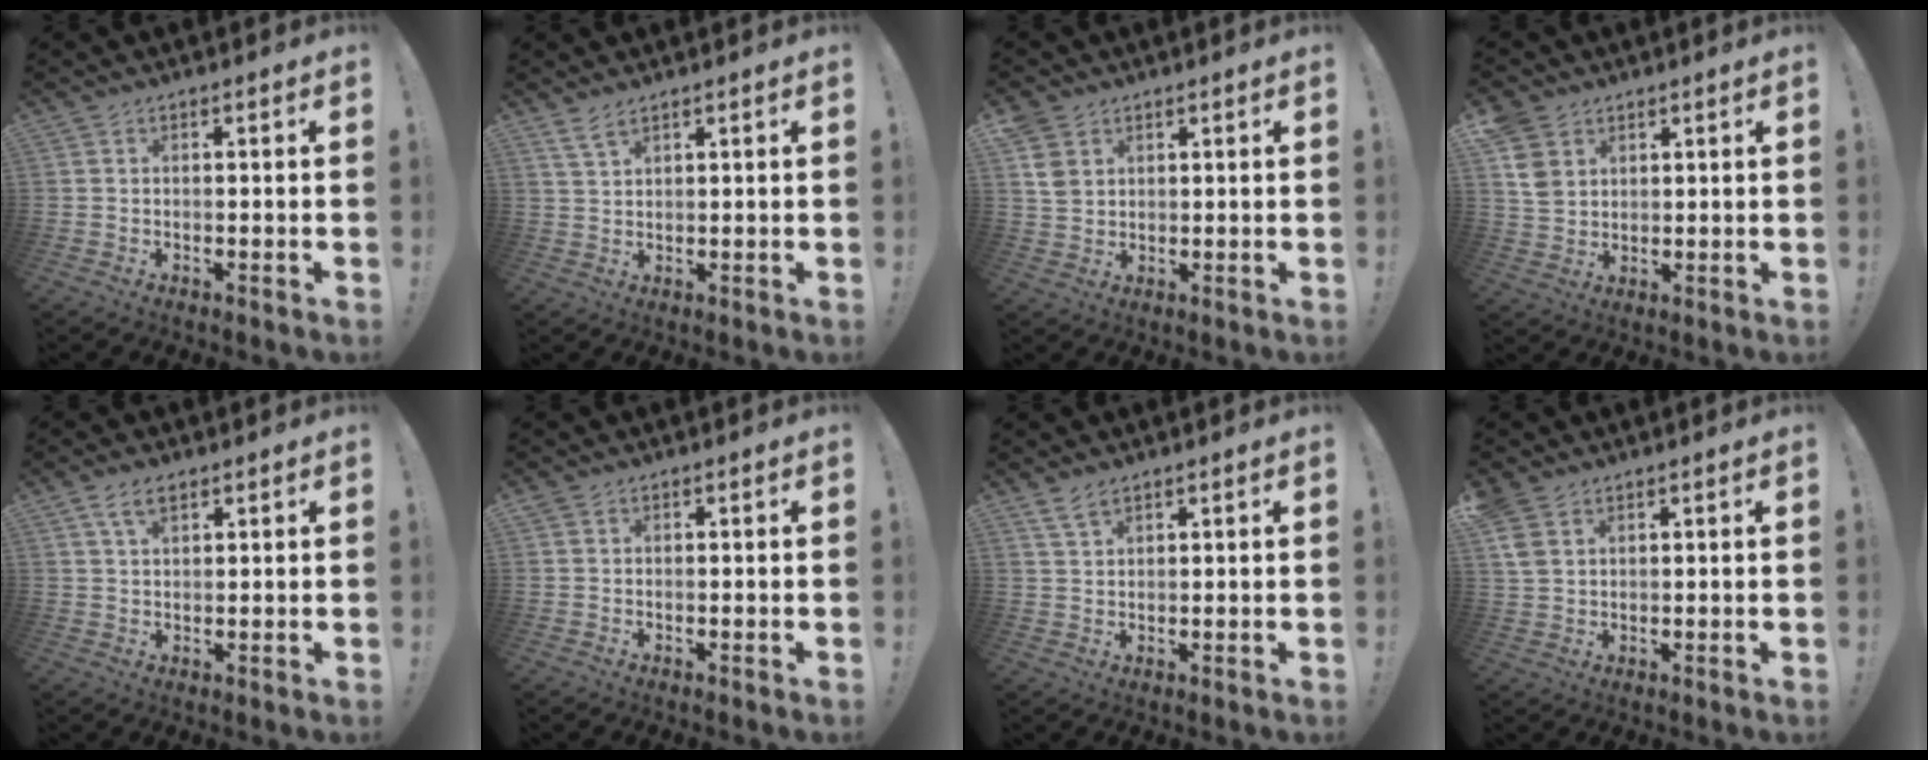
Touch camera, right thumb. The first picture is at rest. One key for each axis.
{"total": 4.0, "fx": 3.1, "fy": 1.3, "fz": 2.2, "tx": -0.040, "ty": -0.014, "tz": 0.059}
{"total": 5.0, "fx": 2.4, "fy": 3.9, "fz": 1.9, "tx": -0.028, "ty": -0.004, "tz": 0.049}
{"total": 8.0, "fx": 4.0, "fy": 6.3, "fz": 2.9, "tx": -0.039, "ty": -0.013, "tz": 0.083}
{"total": 5.3, "fx": 3.0, "fy": 2.6, "fz": 3.4, "tx": -0.056, "ty": -0.006, "tz": 0.055}
{"total": 1.3, "fx": 0.8, "fy": 1.0, "fz": 0.3, "tx": 0.002, "ty": -0.001, "tz": 0.013}
{"total": 4.4, "fx": 3.4, "fy": 2.0, "fz": 1.9, "tx": -0.028, "ty": -0.016, "tz": 0.064}
{"total": 5.4, "fx": 3.1, "fy": 3.5, "fz": 2.7, "tx": -0.049, "ty": -0.012, "tz": 0.060}